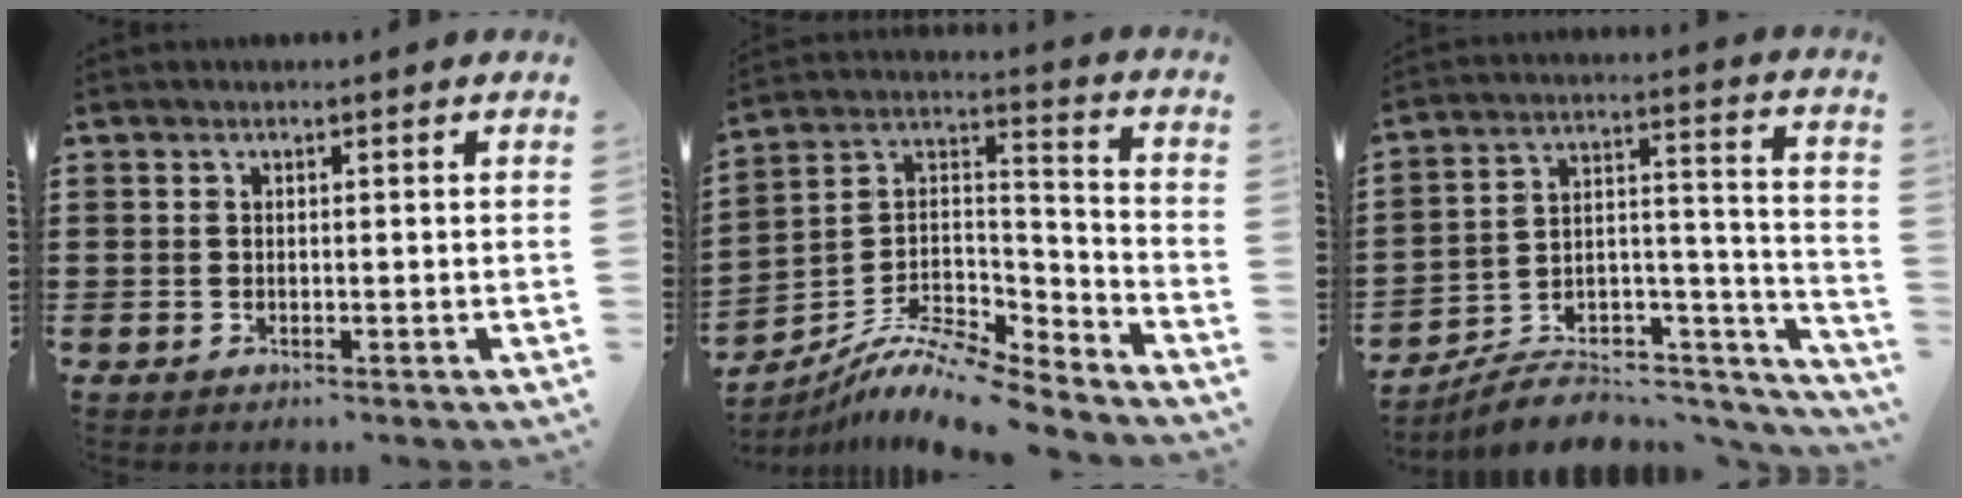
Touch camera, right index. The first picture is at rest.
{"total": 9.9, "force": [-8.6, 2.1, 4.3], "torque": [-0.089, 0.013, -0.176]}
{"total": 6.9, "force": [-5.9, 2.6, 2.3], "torque": [-0.028, 0.015, -0.110]}